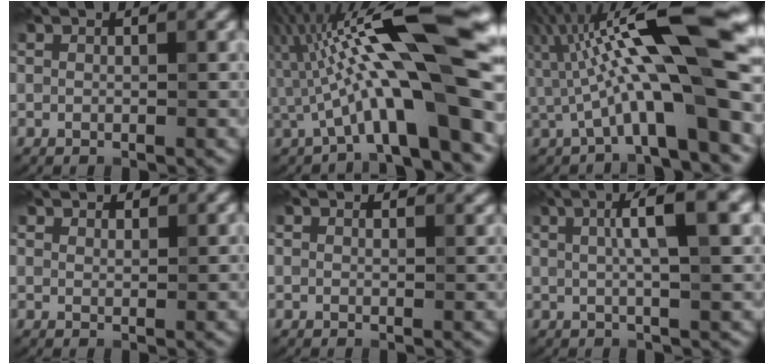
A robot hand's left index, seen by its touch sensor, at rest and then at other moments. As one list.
[{"total": 13.8, "force": [-0.4, 3.1, 13.5], "torque": [-0.213, 0.037, -0.011]}, {"total": 14.1, "force": [1.2, 3.2, 13.7], "torque": [-0.211, 0.034, 0.014]}, {"total": 2.1, "force": [2.0, 0.8, 0.1], "torque": [-0.007, -0.008, 0.037]}, {"total": 1.8, "force": [1.7, 0.6, 0.3], "torque": [-0.010, -0.005, 0.020]}, {"total": 5.7, "force": [1.7, 1.0, 5.3], "torque": [-0.077, 0.015, 0.023]}]